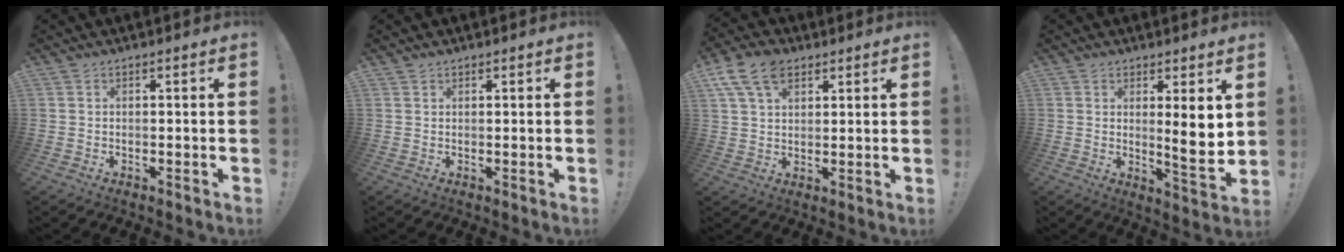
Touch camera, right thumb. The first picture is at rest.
{"total": 0.8, "force": [0.6, 0.4, 0.1], "torque": [0.001, -0.002, 0.012]}
{"total": 11.1, "force": [5.8, 7.0, 6.4], "torque": [-0.111, -0.016, 0.109]}
{"total": 7.9, "force": [2.1, 0.7, 7.6], "torque": [-0.100, -0.029, 0.030]}